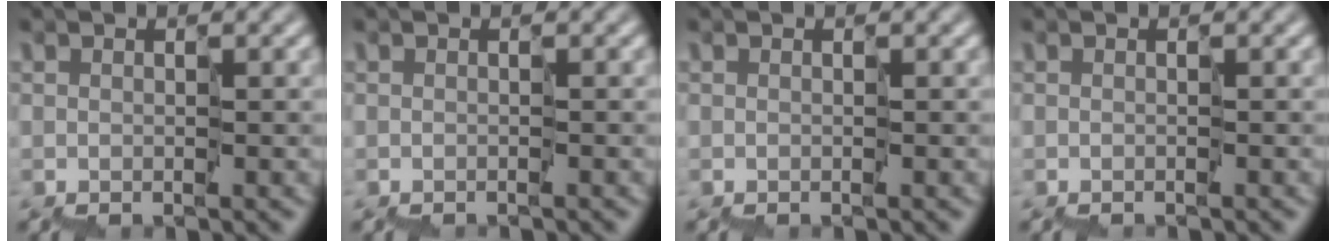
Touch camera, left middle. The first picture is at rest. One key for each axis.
{"total": 0.8, "fx": -0.8, "fy": 0.0, "fz": -0.1, "tx": 0.007, "ty": 0.001, "tz": -0.014}
{"total": 0.0}
{"total": 0.7, "fx": -0.7, "fy": -0.1, "fz": -0.1, "tx": 0.007, "ty": 0.001, "tz": -0.011}